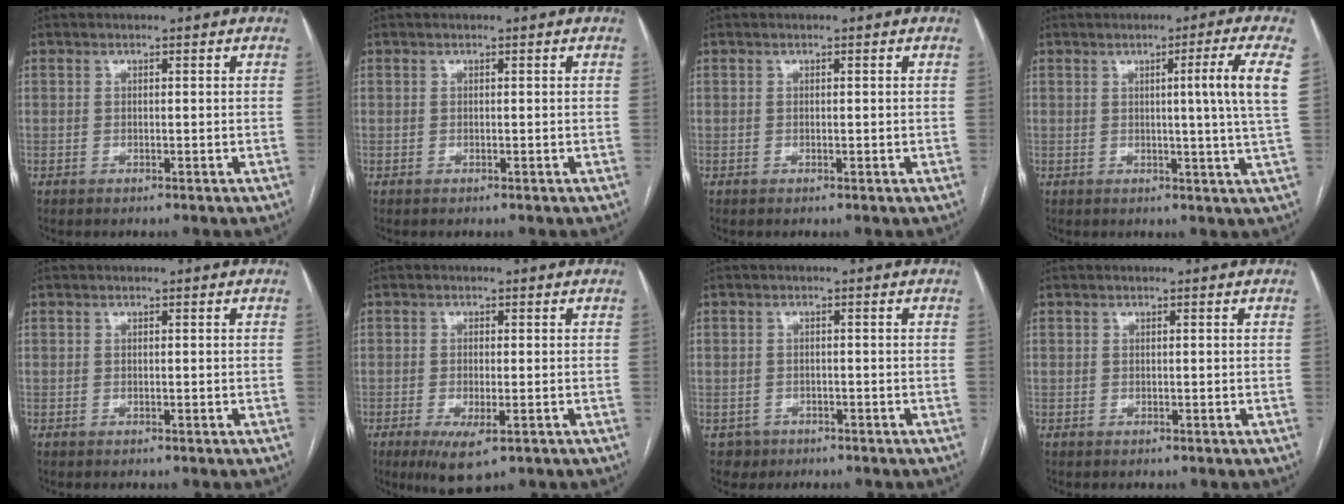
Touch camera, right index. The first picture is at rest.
{"total": 0.0}
{"total": 0.0}
{"total": 7.6, "force": [1.6, -2.3, 7.1], "torque": [-0.101, -0.008, 0.027]}
{"total": 0.0}
{"total": 5.3, "force": [-2.5, 1.4, 4.4], "torque": [-0.075, -0.012, -0.034]}
{"total": 2.4, "force": [-1.3, 2.0, -0.3], "torque": [0.005, 0.010, -0.020]}
{"total": 0.0}